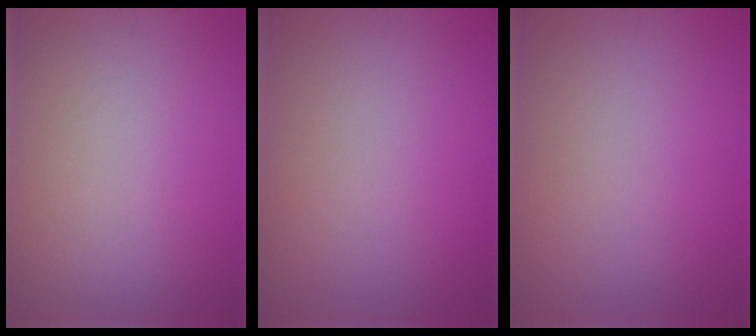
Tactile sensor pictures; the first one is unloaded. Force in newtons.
{"total": 0.0}
{"total": 0.0}